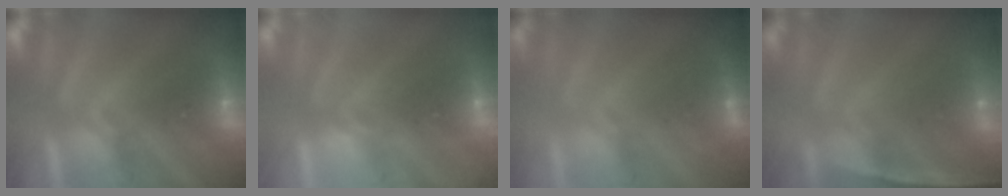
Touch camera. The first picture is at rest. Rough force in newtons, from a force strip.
{"total": 2.3}
{"total": 1.8}
{"total": 1.6}